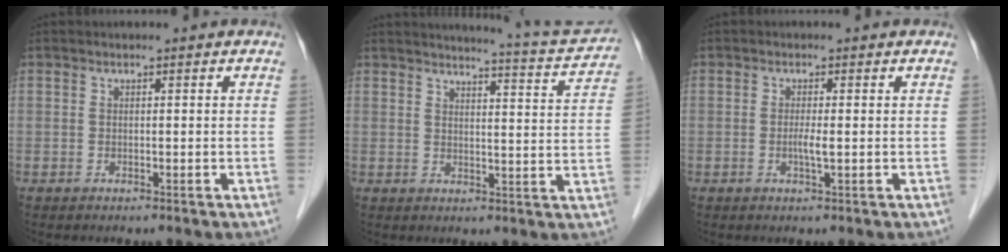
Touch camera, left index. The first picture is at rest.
{"total": 10.3, "force": [10.1, -0.6, 2.0], "torque": [-0.036, -0.033, 0.117]}
{"total": 1.6, "force": [-0.3, 0.0, 1.6], "torque": [-0.034, -0.003, -0.005]}